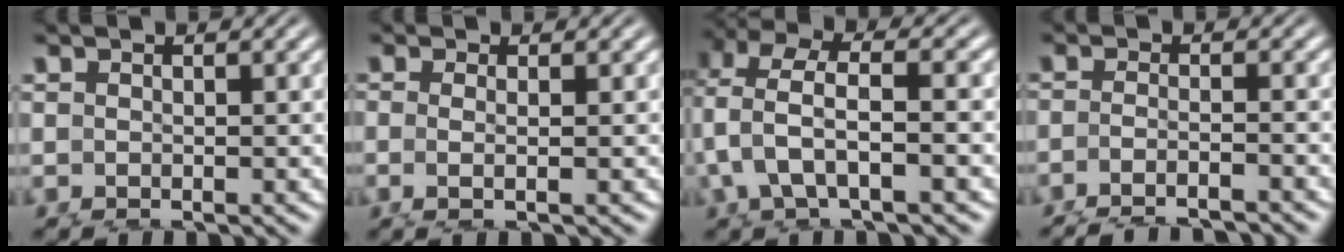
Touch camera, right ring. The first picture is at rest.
{"total": 1.5, "force": [0.0, -0.1, 1.5], "torque": [-0.051, -0.012, 0.011]}
{"total": 4.7, "force": [1.9, 2.8, 3.3], "torque": [-0.095, -0.001, 0.034]}
{"total": 2.8, "force": [-2.2, 0.8, 1.4], "torque": [-0.046, -0.021, -0.024]}